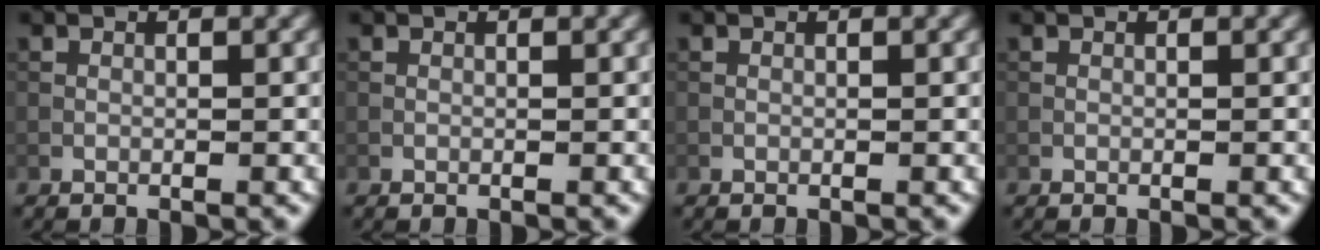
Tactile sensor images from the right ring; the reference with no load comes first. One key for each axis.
{"total": 0.0}
{"total": 0.0}
{"total": 0.0}